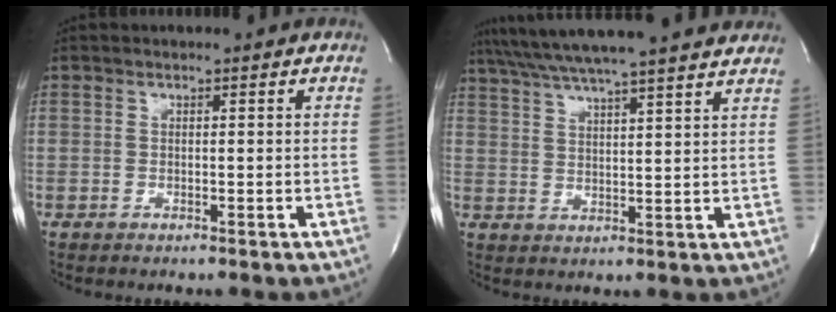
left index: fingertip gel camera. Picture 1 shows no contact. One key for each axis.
{"total": 21.3, "fx": 18.9, "fy": 0.5, "fz": 9.8, "tx": -0.173, "ty": 0.023, "tz": 0.262}